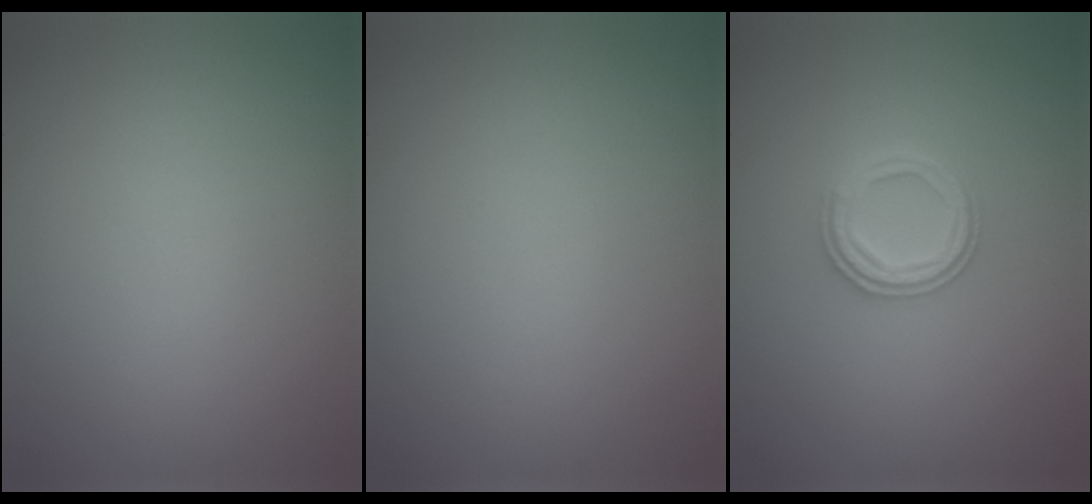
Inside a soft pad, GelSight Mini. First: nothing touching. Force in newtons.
{"total": 0.0}
{"total": 2.8, "press": 2.6, "slide": 1.0}